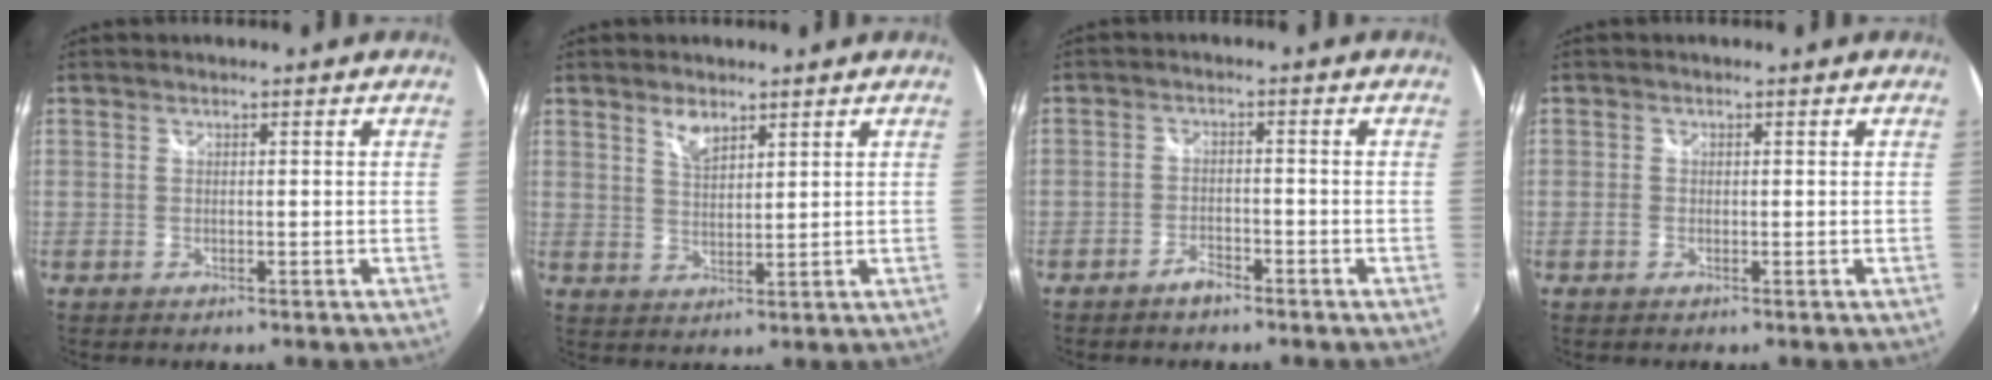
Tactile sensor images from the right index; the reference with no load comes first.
{"total": 3.7, "force": [2.7, 1.5, 2.1], "torque": [-0.033, -0.002, 0.048]}
{"total": 2.8, "force": [-2.4, 1.0, 1.1], "torque": [-0.031, 0.006, -0.042]}
{"total": 0.9, "force": [-0.4, 0.7, 0.3], "torque": [-0.005, 0.002, -0.008]}